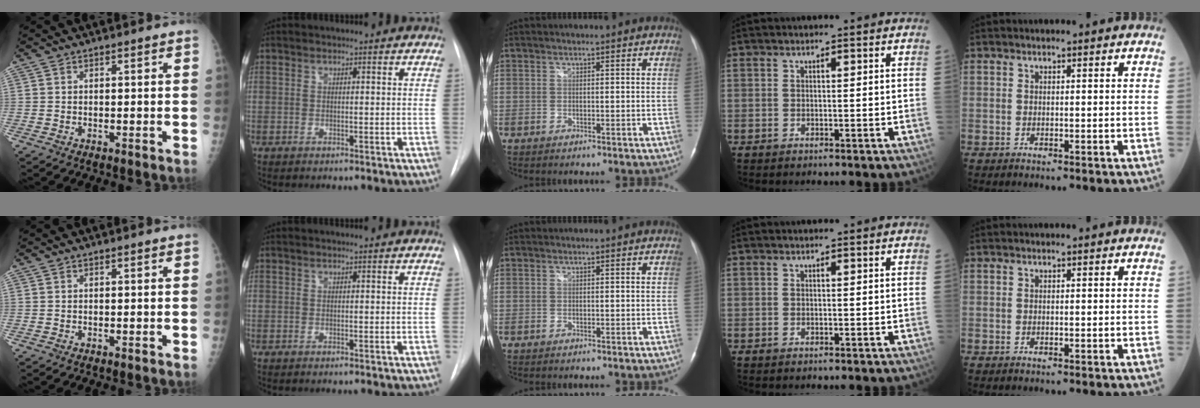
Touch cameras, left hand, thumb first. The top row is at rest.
{}